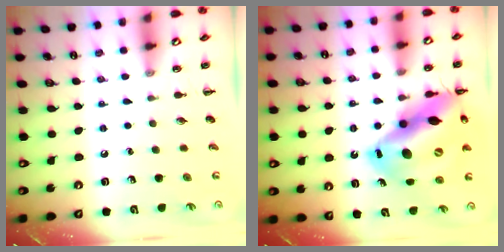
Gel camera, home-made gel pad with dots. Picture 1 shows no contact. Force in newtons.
{"total": 22.0, "press": 21.1, "slide": 6.3}